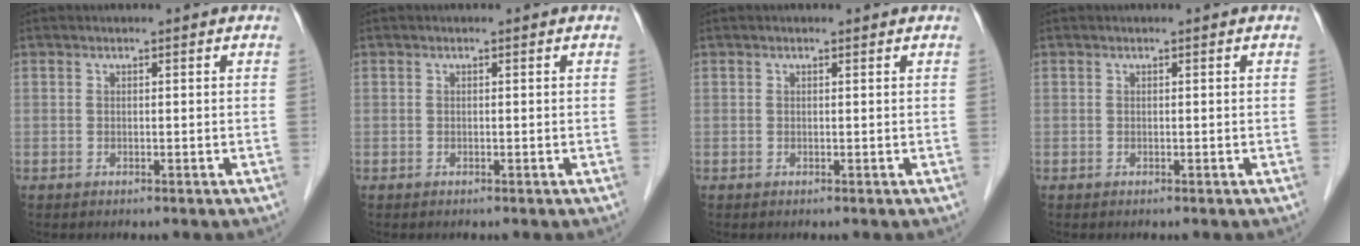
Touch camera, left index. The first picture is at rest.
{"total": 0.0}
{"total": 0.0}
{"total": 0.0}